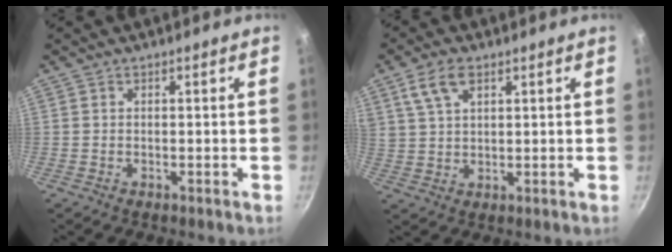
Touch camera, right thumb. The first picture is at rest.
{"total": 6.6, "force": [3.4, 3.7, 4.4], "torque": [-0.076, 0.000, 0.067]}